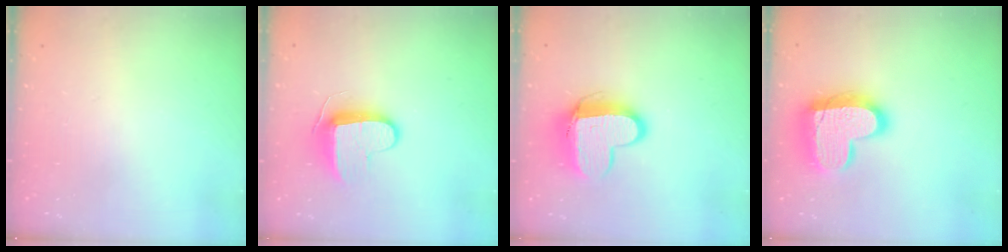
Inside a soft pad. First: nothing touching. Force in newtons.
{"total": 9.2, "press": 9.2, "slide": 0.9}
{"total": 12.4, "press": 12.4, "slide": 1.2}
{"total": 17.6, "press": 17.6, "slide": 1.5}